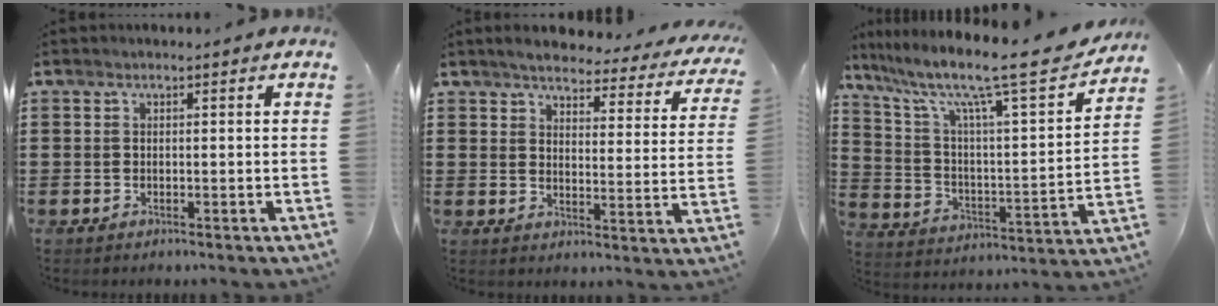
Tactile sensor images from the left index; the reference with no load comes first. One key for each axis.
{"total": 3.7, "fx": 3.5, "fy": 0.6, "fz": 1.0, "tx": -0.041, "ty": -0.022, "tz": 0.056}
{"total": 11.6, "fx": 8.8, "fy": 1.4, "fz": 7.3, "tx": -0.160, "ty": -0.061, "tz": 0.135}